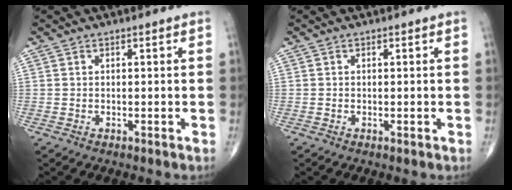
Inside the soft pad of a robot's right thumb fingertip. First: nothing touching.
{"total": 0.0}